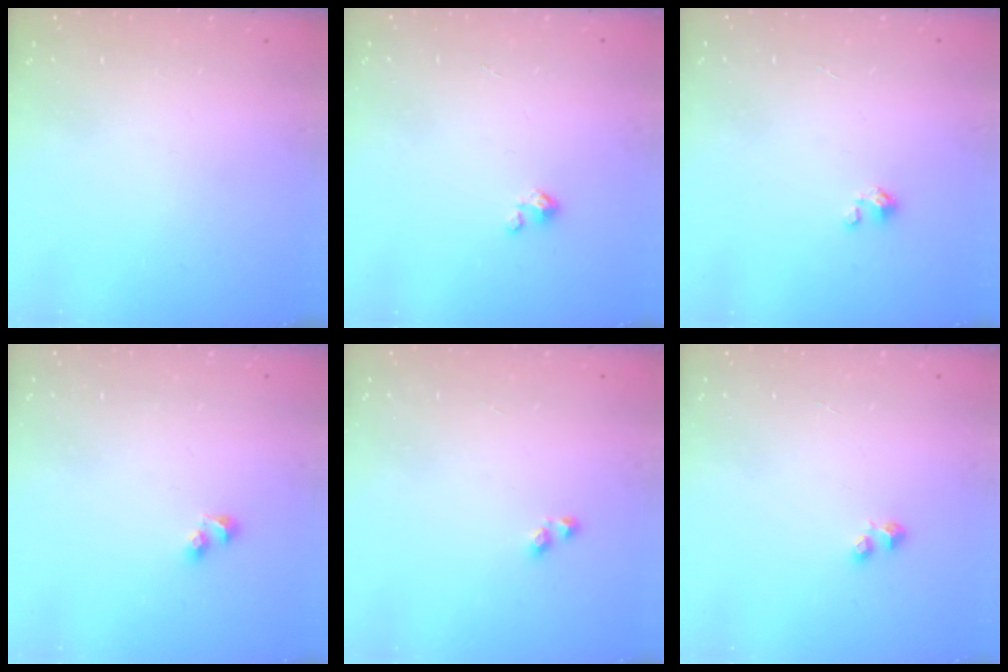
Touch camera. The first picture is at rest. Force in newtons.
{"total": 1.8, "press": 1.8, "slide": 0.2}
{"total": 0.0}
{"total": 2.1, "press": 1.7, "slide": 1.1}
{"total": 2.4, "press": 2.1, "slide": 1.2}
{"total": 2.9, "press": 2.8, "slide": 0.6}